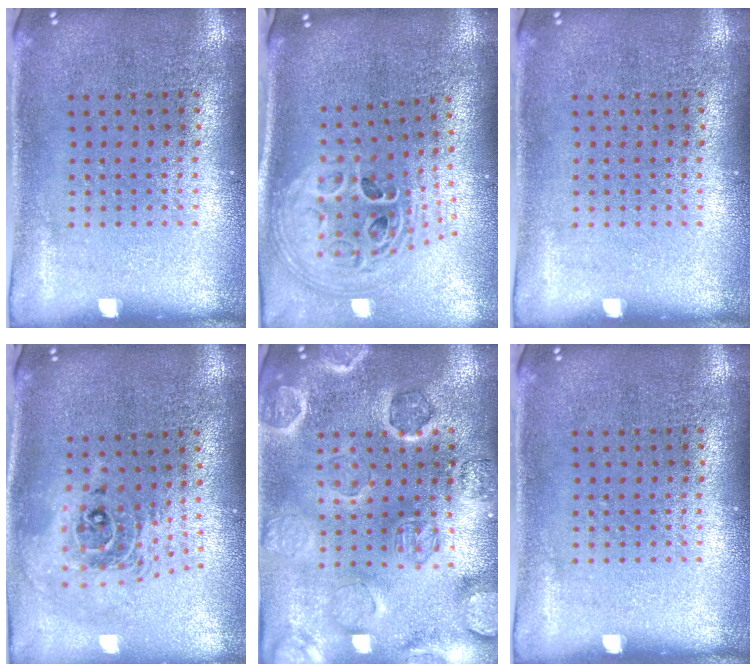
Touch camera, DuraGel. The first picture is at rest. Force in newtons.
{"total": 3.0, "press": 2.0, "slide": 2.2}
{"total": 0.0}
{"total": 2.1, "press": 1.6, "slide": 1.4}
{"total": 2.6, "press": 2.6, "slide": 0.2}
{"total": 0.0}